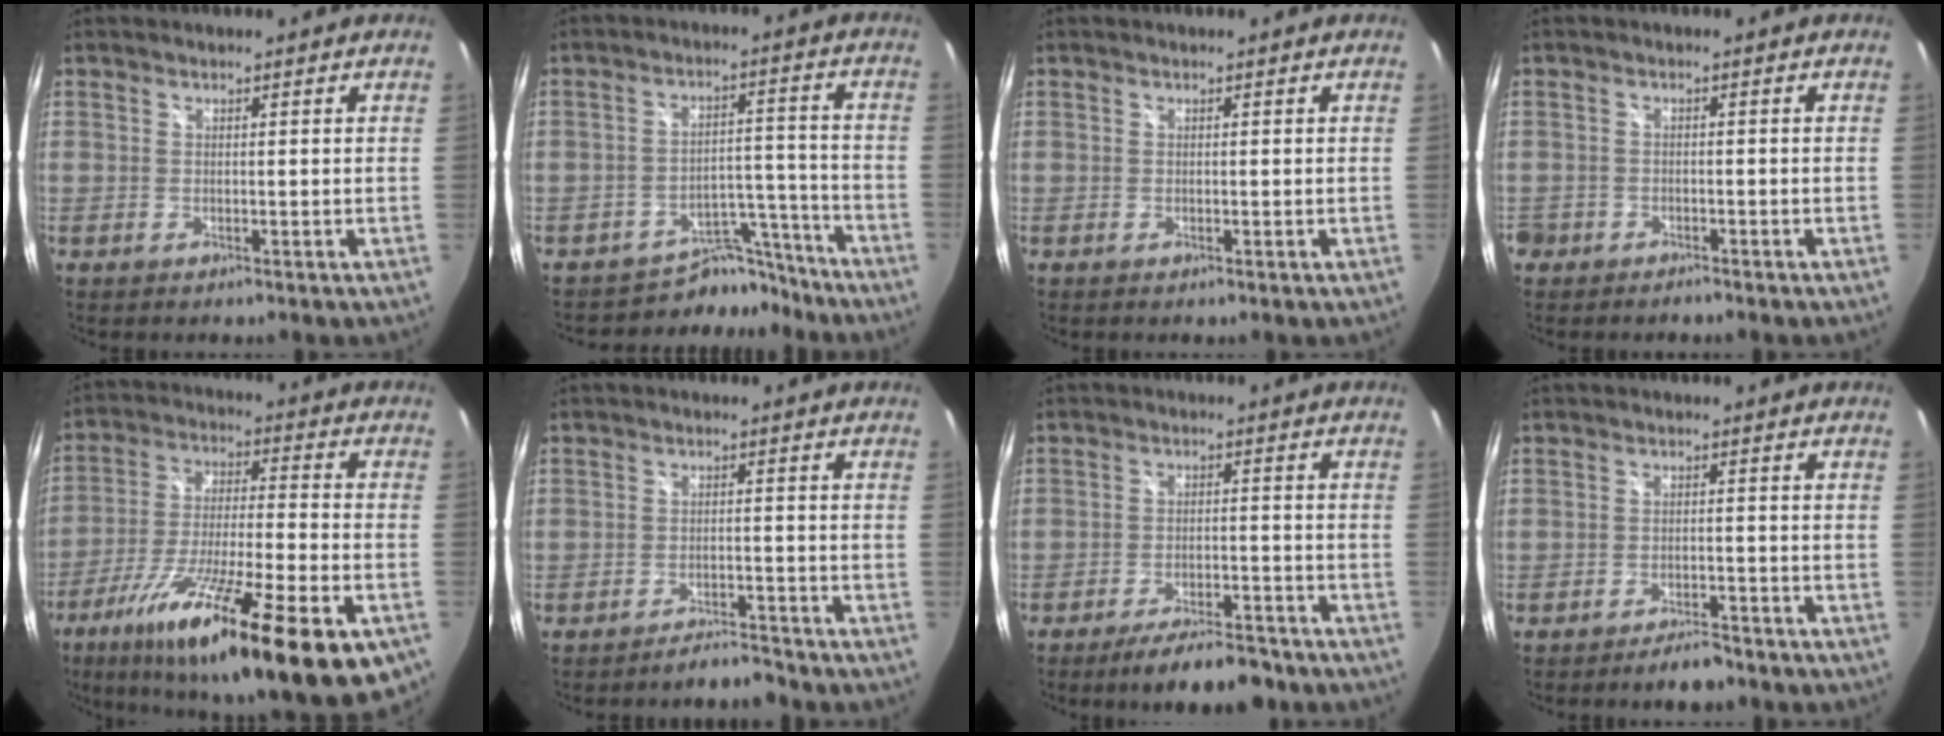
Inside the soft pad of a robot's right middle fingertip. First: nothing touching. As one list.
[{"total": 9.2, "force": [-8.3, 3.9, 0.4], "torque": [0.001, 0.045, -0.118]}, {"total": 0.0}, {"total": 3.0, "force": [-2.1, 2.1, 0.4], "torque": [-0.025, 0.001, -0.041]}, {"total": 27.6, "force": [-15.5, 4.8, 22.4], "torque": [-0.371, -0.058, -0.252]}, {"total": 3.5, "force": [-3.5, 0.4, 0.7], "torque": [-0.022, 0.003, -0.051]}, {"total": 9.4, "force": [-7.8, 2.2, 4.8], "torque": [-0.097, -0.006, -0.117]}, {"total": 3.9, "force": [-3.4, 1.1, 1.6], "torque": [-0.039, -0.002, -0.053]}]